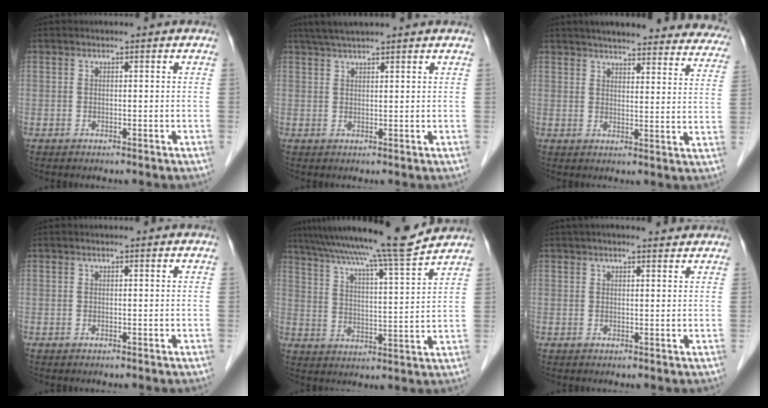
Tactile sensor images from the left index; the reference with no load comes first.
{"total": 4.9, "force": [4.2, 0.2, 2.6], "torque": [-0.042, 0.032, 0.074]}
{"total": 26.4, "force": [23.9, 5.3, 10.0], "torque": [-0.126, -0.038, 0.268]}
{"total": 0.0}
{"total": 17.3, "force": [15.2, -1.1, 8.1], "torque": [-0.140, -0.010, 0.226]}
{"total": 4.9, "force": [4.2, 0.9, 2.3], "torque": [-0.034, 0.026, 0.054]}